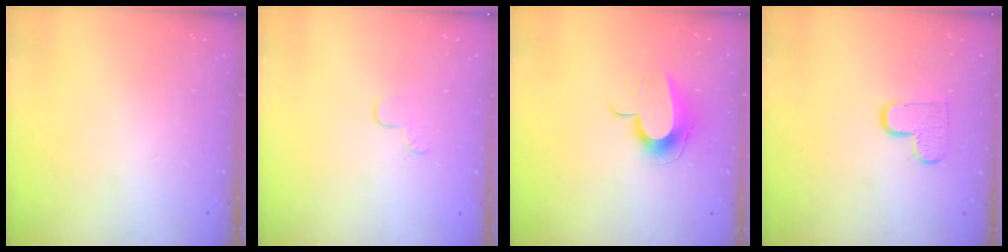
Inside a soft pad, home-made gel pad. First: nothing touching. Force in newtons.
{"total": 4.3, "press": 4.2, "slide": 0.5}
{"total": 9.6, "press": 9.6, "slide": 0.1}
{"total": 8.5, "press": 8.4, "slide": 0.4}